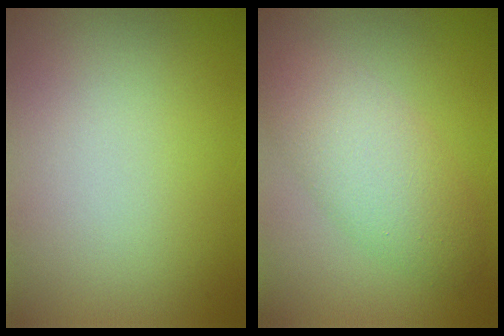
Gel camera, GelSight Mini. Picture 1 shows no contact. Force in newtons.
{"total": 4.7, "press": 4.7, "slide": 0.0}